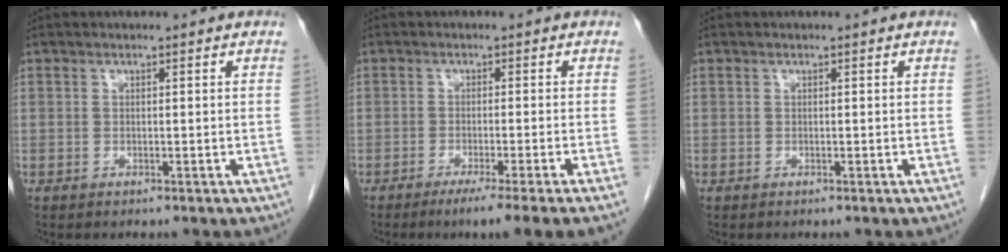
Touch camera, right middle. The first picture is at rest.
{"total": 7.5, "force": [-5.3, -1.6, 5.1], "torque": [-0.053, -0.018, -0.077]}
{"total": 0.0}